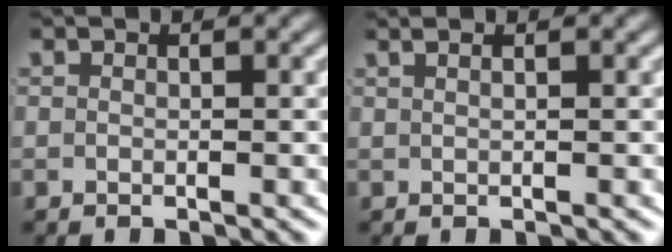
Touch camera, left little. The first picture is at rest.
{"total": 1.7, "force": [1.0, 0.1, 1.3], "torque": [-0.011, 0.011, 0.015]}